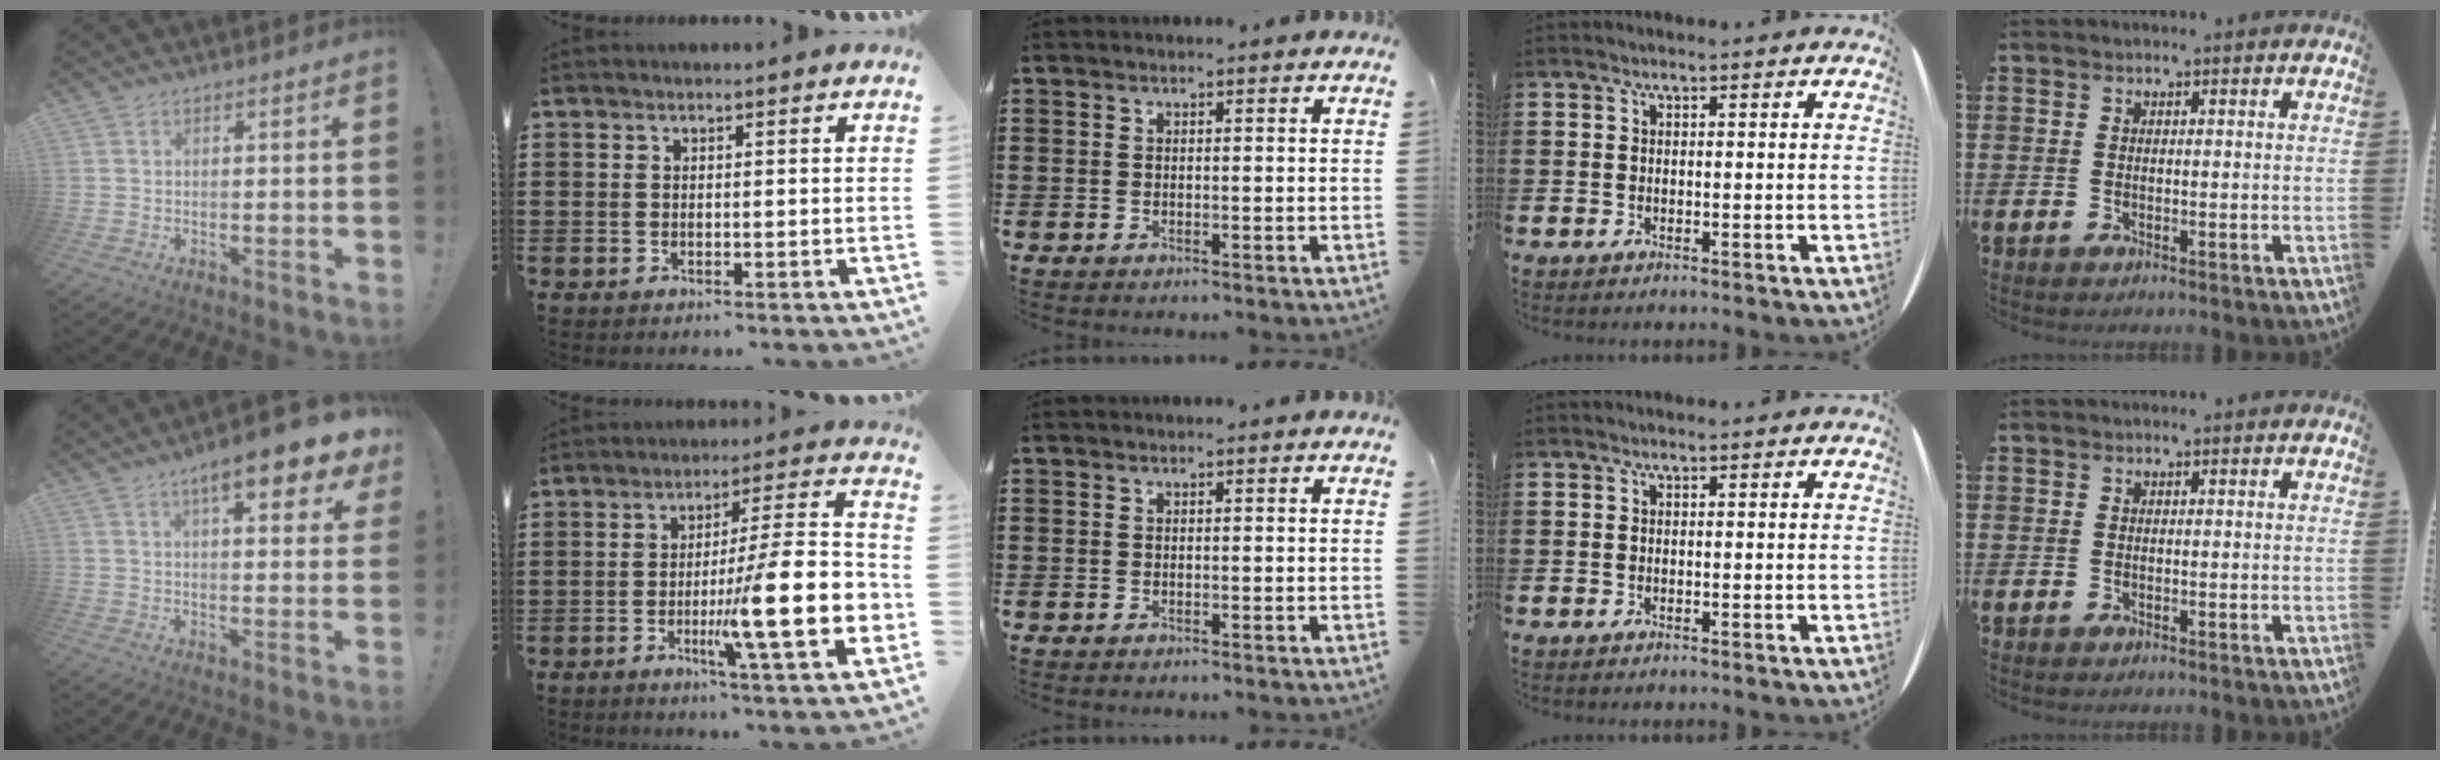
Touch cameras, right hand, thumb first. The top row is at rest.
{"thumb": {"total": 11.9, "force": [6.8, 2.7, 9.4], "torque": [-0.127, -0.039, 0.103]}, "index": {"total": 17.5, "force": [-4.3, 2.9, 16.7], "torque": [-0.251, -0.016, -0.069]}}